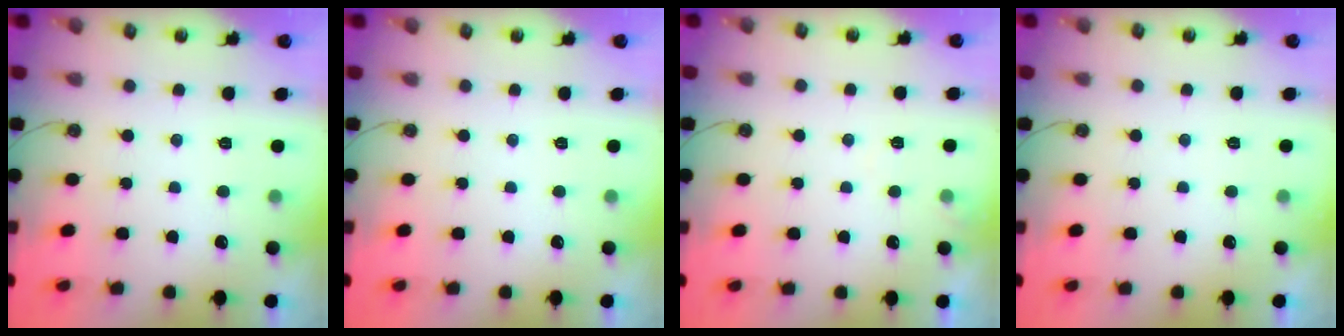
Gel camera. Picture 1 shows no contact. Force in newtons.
{"total": 0.0}
{"total": 3.7, "press": 3.7, "slide": 0.6}
{"total": 2.7, "press": 2.7, "slide": 0.4}